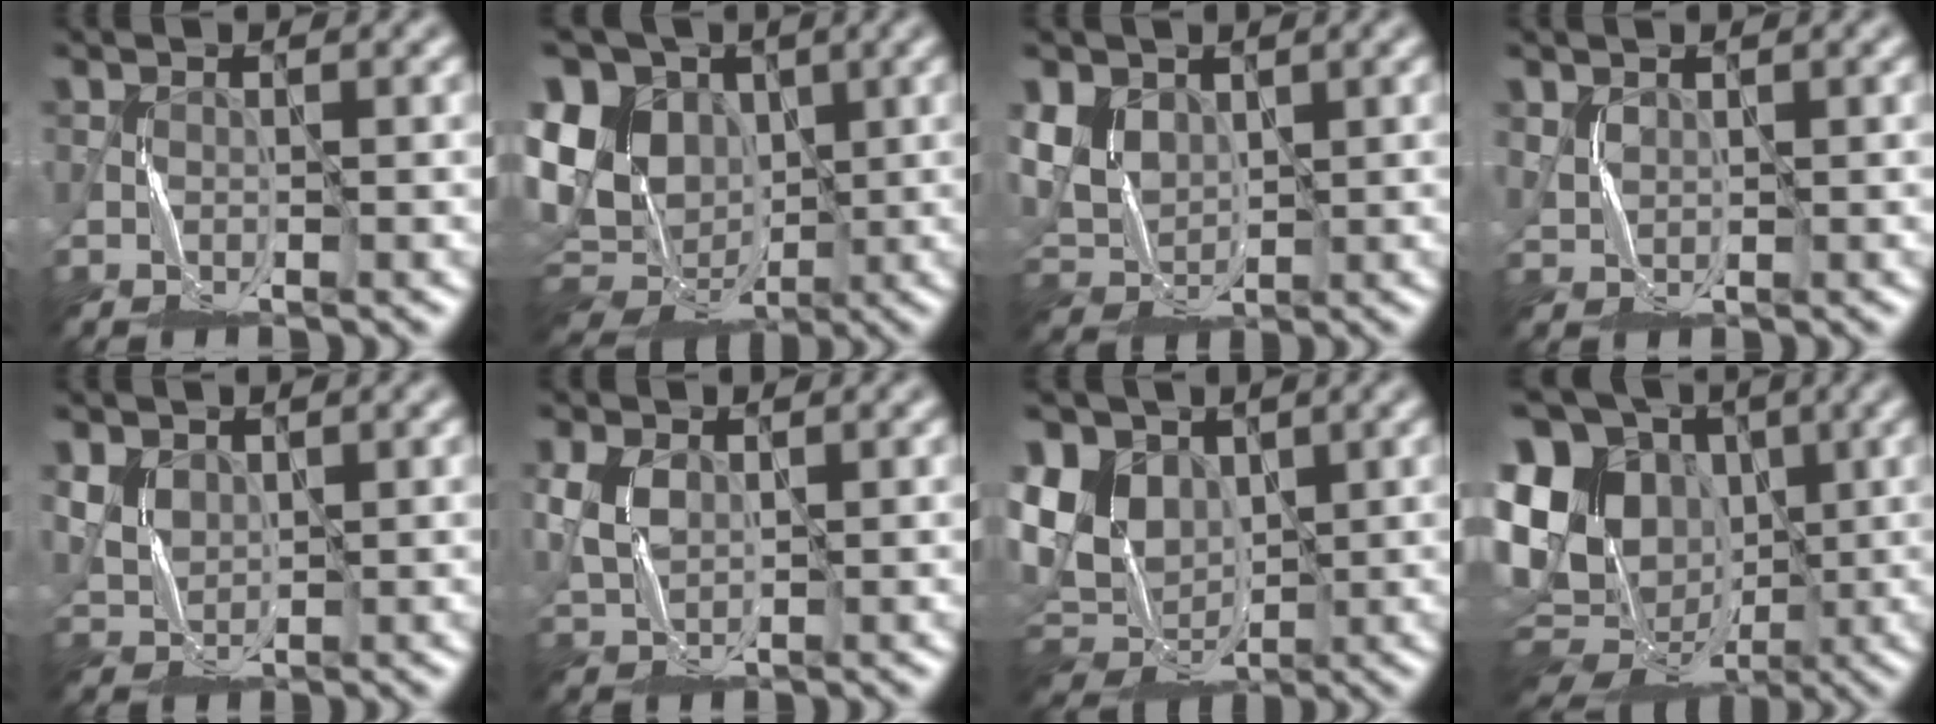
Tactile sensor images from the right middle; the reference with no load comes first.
{"total": 15.5, "force": [1.0, 12.2, 9.5], "torque": [-0.204, 0.013, 0.016]}
{"total": 4.9, "force": [1.8, 3.6, 2.8], "torque": [-0.066, -0.005, 0.036]}
{"total": 1.1, "force": [0.8, 0.7, 0.2], "torque": [-0.011, -0.005, 0.023]}
{"total": 3.1, "force": [1.4, 2.2, 1.6], "torque": [-0.043, -0.004, 0.031]}
{"total": 3.6, "force": [0.8, 2.5, 2.5], "torque": [-0.073, 0.004, 0.020]}
{"total": 9.3, "force": [1.6, 7.2, 5.7], "torque": [-0.130, 0.006, 0.031]}
{"total": 17.0, "force": [0.0, 13.5, 10.4], "torque": [-0.211, 0.010, 0.002]}